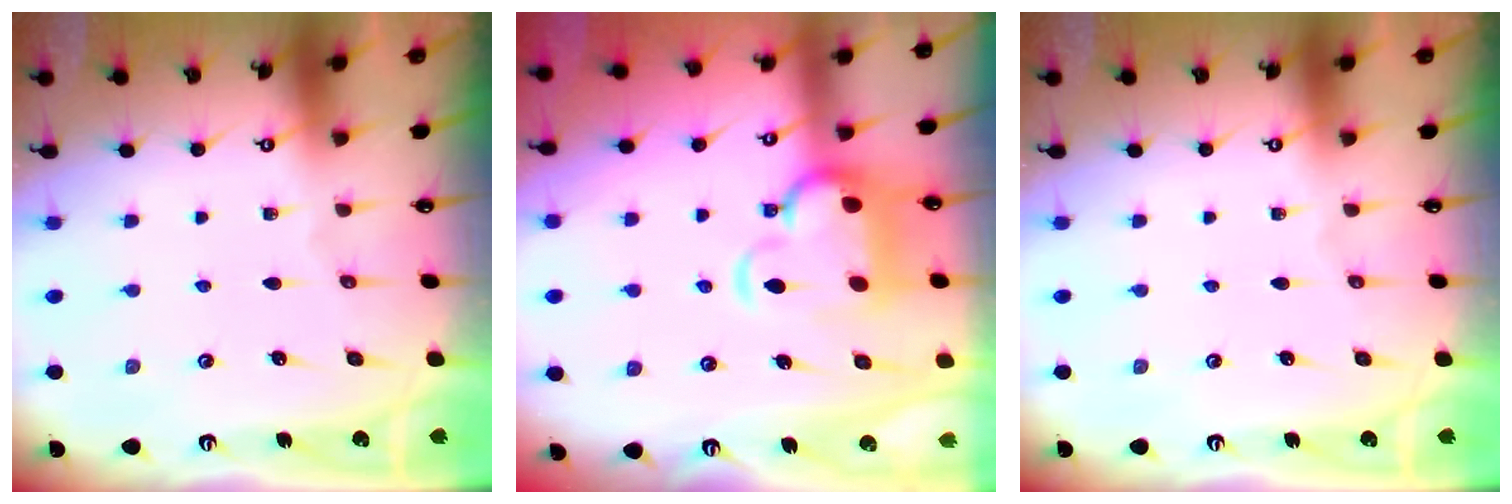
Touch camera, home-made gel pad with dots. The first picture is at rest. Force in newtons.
{"total": 6.4, "press": 6.2, "slide": 1.7}
{"total": 0.0}